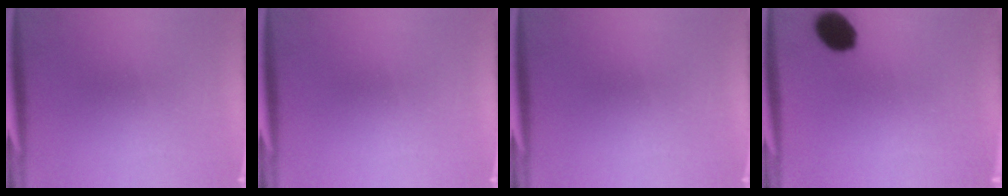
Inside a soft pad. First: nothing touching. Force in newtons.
{"total": 0.0}
{"total": 0.0}
{"total": 8.7}